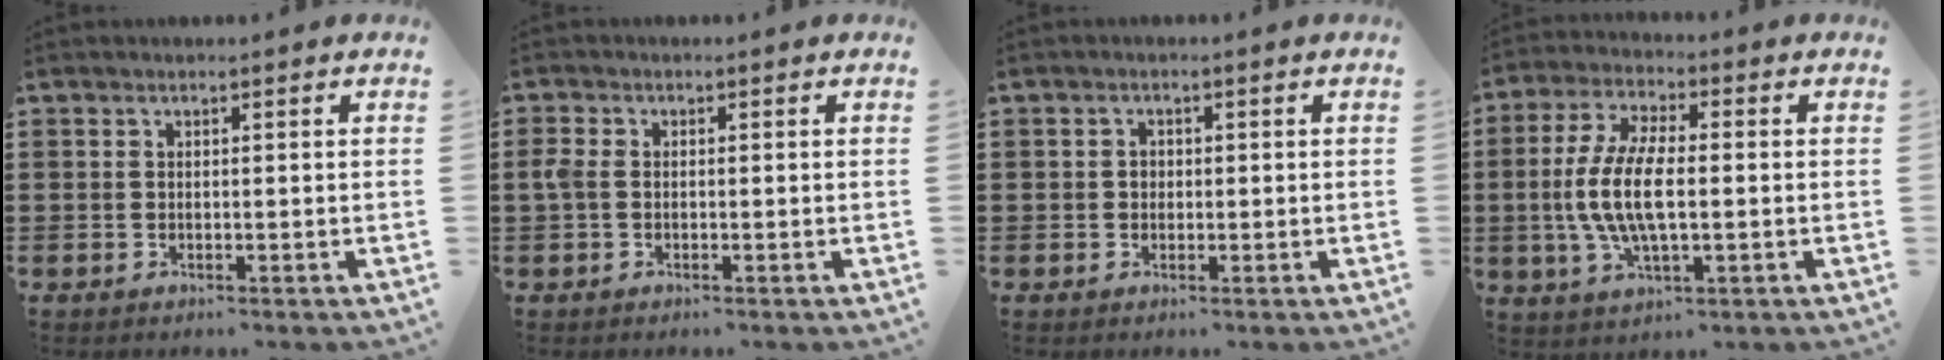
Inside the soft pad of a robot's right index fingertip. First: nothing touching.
{"total": 2.2, "force": [-0.2, 1.5, 1.6], "torque": [-0.056, -0.003, -0.011]}
{"total": 1.1, "force": [-0.1, 1.0, 0.5], "torque": [-0.012, 0.004, -0.002]}
{"total": 9.9, "force": [-0.9, 3.7, 9.1], "torque": [-0.207, -0.012, -0.023]}